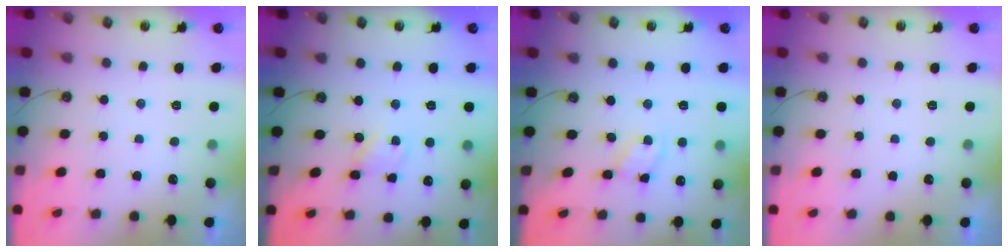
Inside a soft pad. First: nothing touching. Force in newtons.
{"total": 1.6, "press": 1.6, "slide": 0.2}
{"total": 2.9, "press": 2.9, "slide": 0.1}
{"total": 0.0}